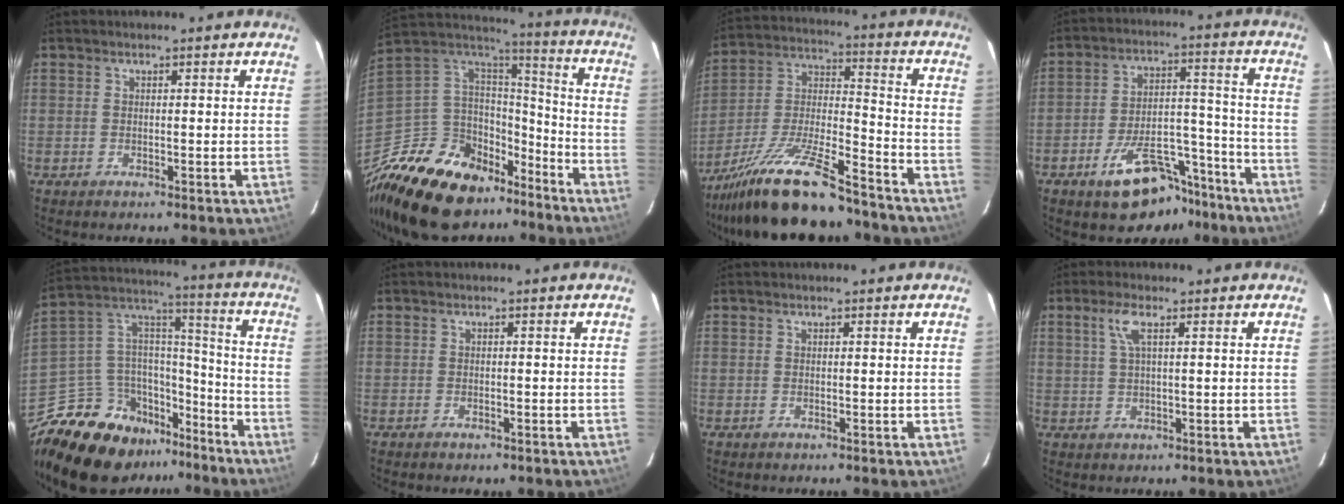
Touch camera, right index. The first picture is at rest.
{"total": 23.5, "force": [-16.9, 13.0, 9.9], "torque": [-0.238, 0.031, -0.273]}
{"total": 21.7, "force": [-16.9, 4.6, 12.9], "torque": [-0.254, -0.020, -0.283]}
{"total": 14.9, "force": [-10.6, 6.7, 8.0], "torque": [-0.138, 0.030, -0.147]}
{"total": 21.4, "force": [-16.3, 11.0, 8.4], "torque": [-0.195, 0.054, -0.251]}
{"total": 1.3, "force": [-0.9, 0.8, 0.4], "torque": [-0.010, 0.000, -0.012]}
{"total": 0.0}
{"total": 3.4, "force": [1.4, 0.4, 3.1], "torque": [-0.065, 0.006, 0.029]}